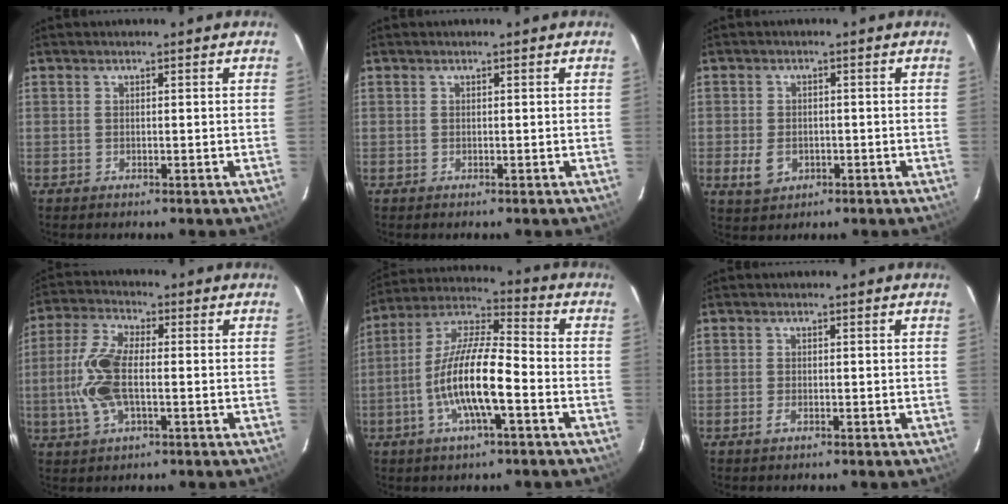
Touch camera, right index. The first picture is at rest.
{"total": 0.0}
{"total": 4.5, "force": [-1.2, 3.6, 2.4], "torque": [-0.055, 0.000, -0.014]}
{"total": 11.0, "force": [-1.4, 4.7, 9.9], "torque": [-0.220, 0.007, -0.032]}
{"total": 13.9, "force": [-4.4, 3.0, 12.9], "torque": [-0.256, -0.002, -0.090]}
{"total": 1.1, "force": [-0.6, 0.5, 0.9], "torque": [-0.018, 0.000, -0.011]}